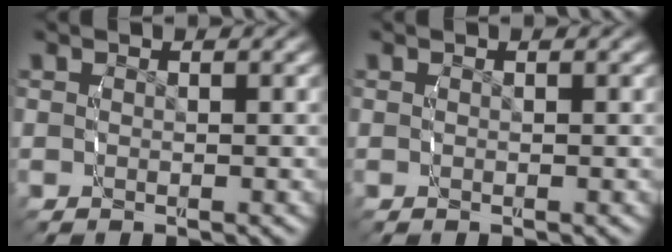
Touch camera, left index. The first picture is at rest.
{"total": 0.0}